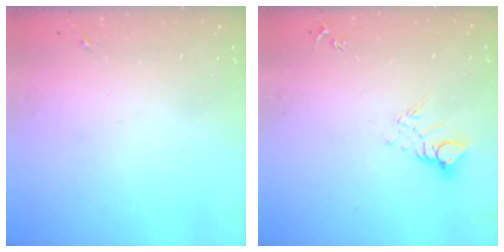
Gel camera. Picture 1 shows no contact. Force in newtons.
{"total": 6.2, "press": 6.2, "slide": 0.5}